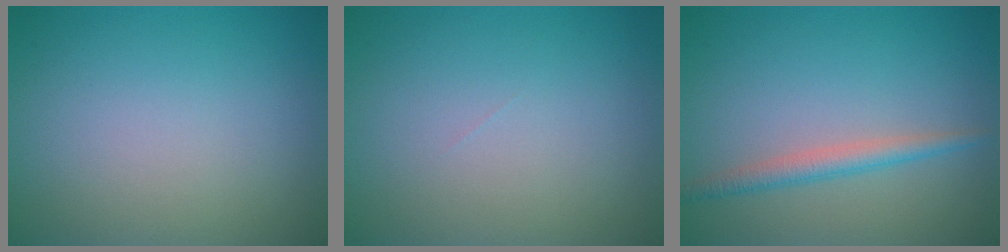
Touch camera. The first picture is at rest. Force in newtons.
{"total": 0.0}
{"total": 2.1, "press": 2.1, "slide": 0.0}